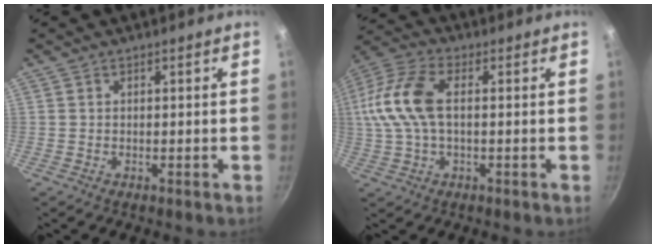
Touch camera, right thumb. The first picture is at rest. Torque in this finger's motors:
{"motor_torque": [-0.31, 1.05, 1.06, -0.48, 0.29]}